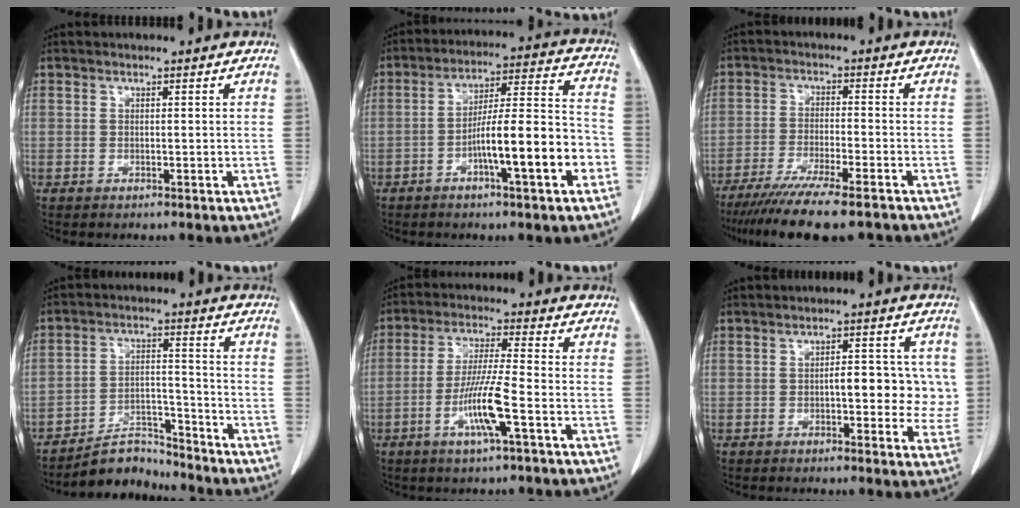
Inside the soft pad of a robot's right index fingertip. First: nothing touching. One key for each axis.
{"total": 13.3, "fx": -4.8, "fy": 1.3, "fz": 12.3, "tx": -0.196, "ty": 0.018, "tz": -0.071}
{"total": 14.4, "fx": -11.8, "fy": 1.3, "fz": 8.3, "tx": -0.138, "ty": -0.036, "tz": -0.186}
{"total": 6.4, "fx": -6.2, "fy": 1.7, "fz": 0.0, "tx": 0.001, "ty": 0.021, "tz": -0.103}
{"total": 8.7, "fx": -3.2, "fy": -0.1, "fz": 8.1, "tx": -0.160, "ty": -0.007, "tz": -0.060}
{"total": 8.9, "fx": -0.1, "fy": 3.3, "fz": 8.2, "tx": -0.104, "ty": 0.019, "tz": 0.000}